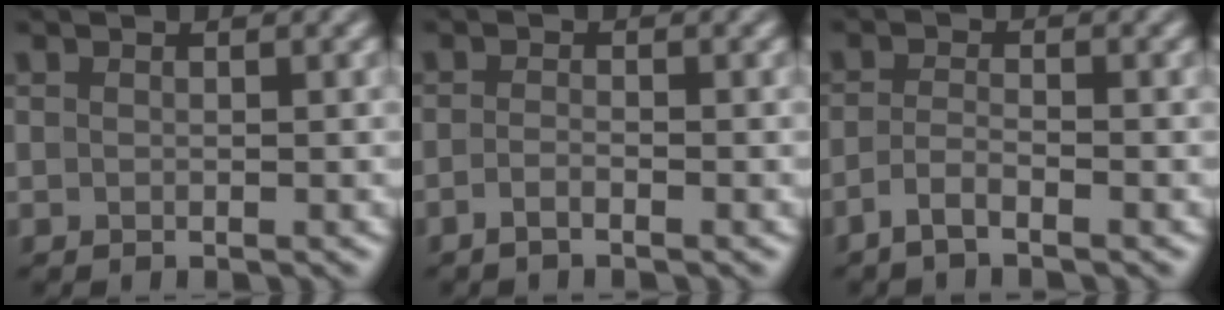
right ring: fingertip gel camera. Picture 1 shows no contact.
{"total": 0.8, "force": [-0.6, 0.1, 0.6], "torque": [-0.018, 0.002, -0.015]}
{"total": 1.6, "force": [-1.2, 0.2, 1.1], "torque": [-0.029, 0.003, -0.033]}